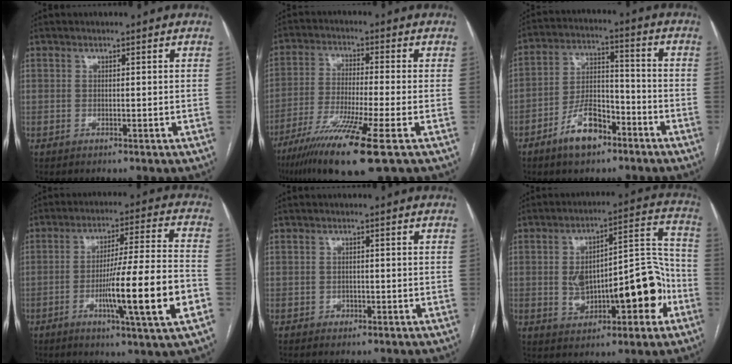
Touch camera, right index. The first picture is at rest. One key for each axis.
{"total": 13.7, "fx": -8.0, "fy": -0.5, "fz": 11.1, "tx": -0.224, "ty": -0.039, "tz": -0.142}
{"total": 9.5, "fx": -5.9, "fy": 4.5, "fz": 6.0, "tx": -0.118, "ty": 0.019, "tz": -0.103}
{"total": 15.8, "fx": -4.8, "fy": -0.4, "fz": 15.1, "tx": -0.251, "ty": -0.009, "tz": -0.077}
{"total": 1.3, "fx": -0.6, "fy": 1.1, "fz": 0.1, "tx": 0.003, "ty": 0.005, "tz": -0.011}
{"total": 16.6, "fx": -3.6, "fy": 6.3, "fz": 14.9, "tx": -0.229, "ty": 0.040, "tz": -0.040}